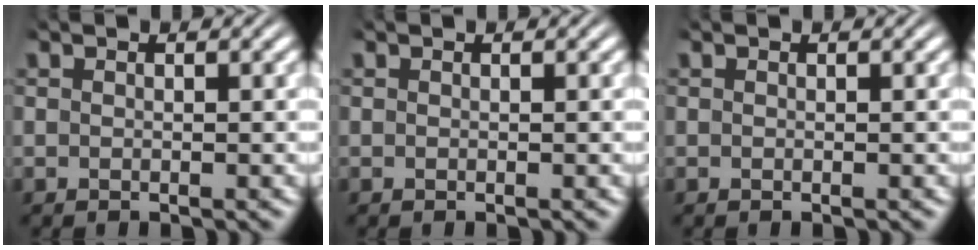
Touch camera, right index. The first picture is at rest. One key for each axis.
{"total": 0.0}
{"total": 0.0}